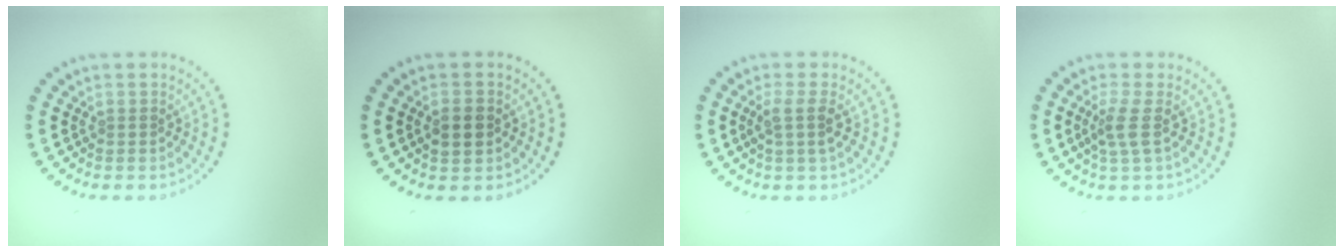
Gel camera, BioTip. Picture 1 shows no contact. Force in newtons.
{"total": 2.4, "press": 2.4, "slide": 0.1}
{"total": 1.9, "press": 1.5, "slide": 1.2}
{"total": 2.0, "press": 1.6, "slide": 1.3}